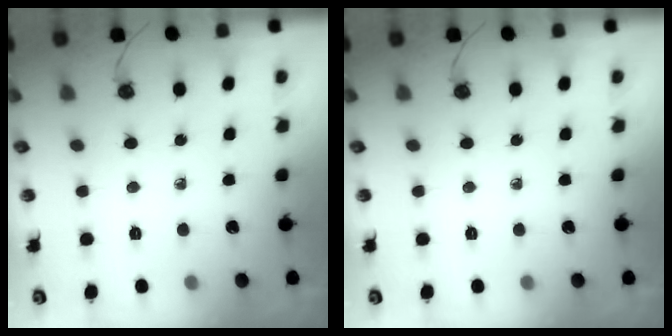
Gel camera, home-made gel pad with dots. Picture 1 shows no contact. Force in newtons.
{"total": 0.0}